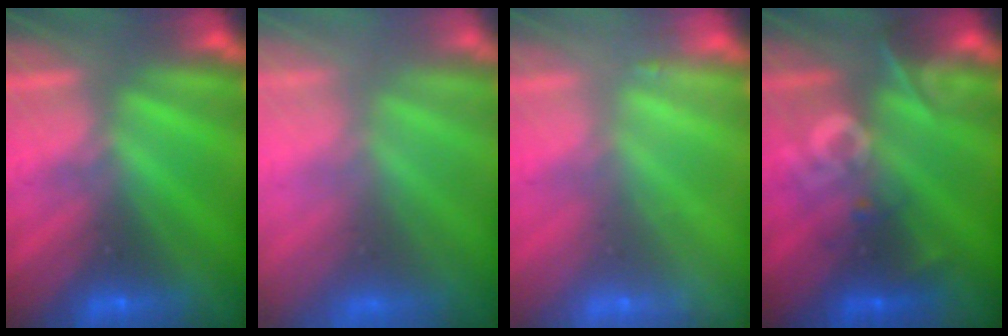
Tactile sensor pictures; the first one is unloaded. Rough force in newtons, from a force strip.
{"total": 8.9}
{"total": 2.3}
{"total": 2.7}